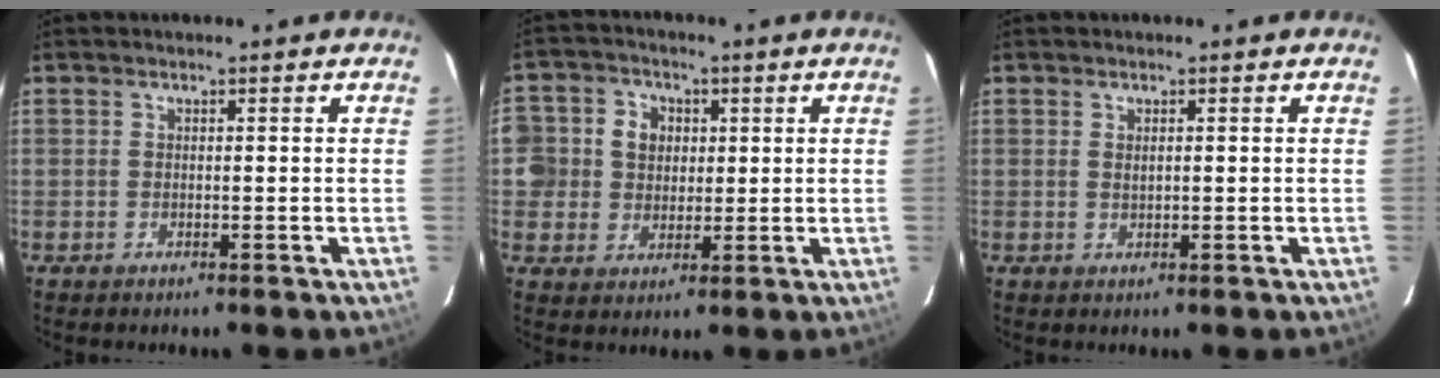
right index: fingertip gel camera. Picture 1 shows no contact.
{"total": 8.5, "force": [0.7, 8.1, 2.4], "torque": [-0.058, 0.022, 0.011]}
{"total": 1.0, "force": [0.3, 0.4, 0.9], "torque": [-0.015, 0.003, 0.006]}